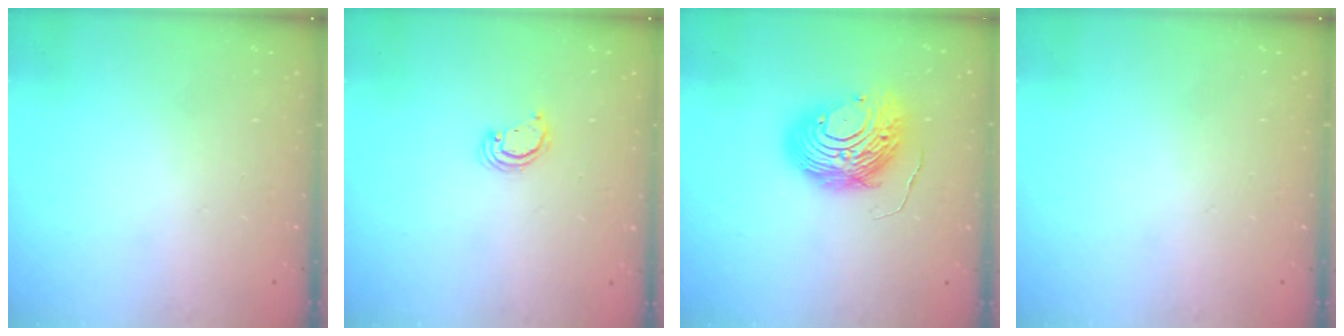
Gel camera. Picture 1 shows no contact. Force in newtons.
{"total": 2.6, "press": 2.6, "slide": 0.2}
{"total": 12.2, "press": 12.2, "slide": 1.2}
{"total": 0.0}